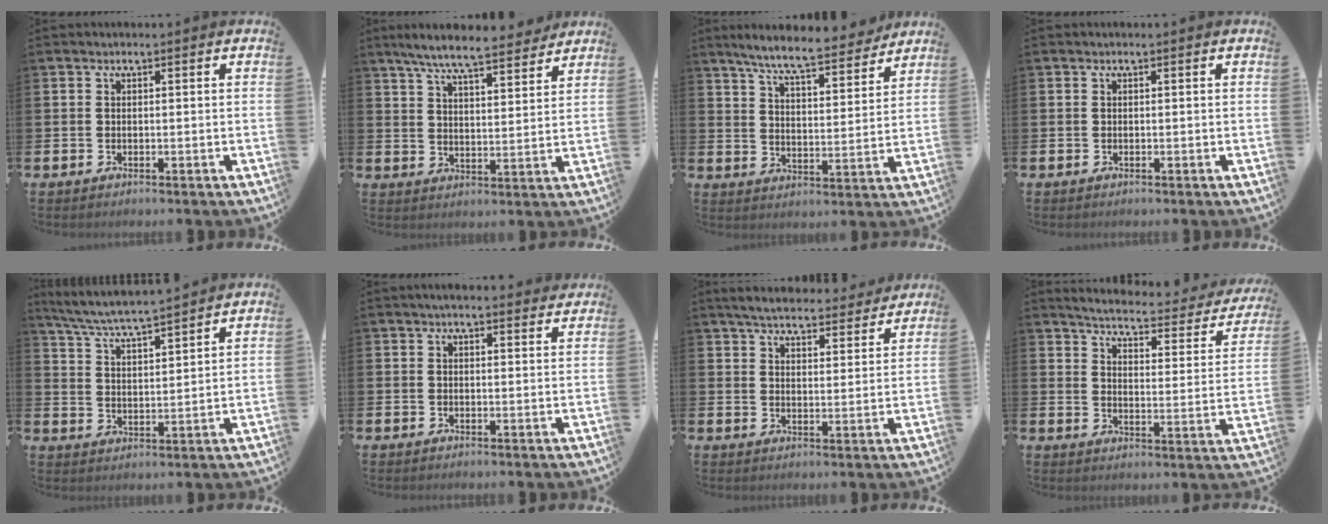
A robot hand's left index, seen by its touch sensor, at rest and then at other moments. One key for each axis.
{"total": 7.7, "fx": 7.1, "fy": 0.8, "fz": 2.8, "tx": -0.065, "ty": -0.042, "tz": 0.124}
{"total": 8.1, "fx": 7.4, "fy": 0.8, "fz": 3.0, "tx": -0.080, "ty": -0.047, "tz": 0.128}
{"total": 0.0}
{"total": 6.0, "fx": 5.8, "fy": -0.2, "fz": 1.4, "tx": -0.049, "ty": -0.041, "tz": 0.099}
{"total": 2.6, "fx": 2.4, "fy": 0.4, "fz": 0.7, "tx": -0.007, "ty": -0.010, "tz": 0.042}
{"total": 5.5, "fx": 5.4, "fy": 0.9, "fz": 1.0, "tx": -0.036, "ty": -0.036, "tz": 0.094}
{"total": 4.5, "fx": 4.2, "fy": 0.6, "fz": 1.5, "tx": -0.044, "ty": -0.040, "tz": 0.062}